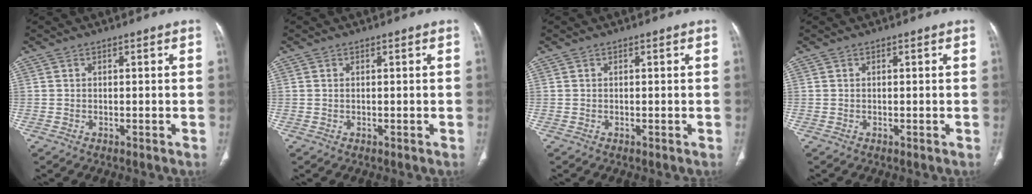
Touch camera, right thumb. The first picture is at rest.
{"total": 0.0}
{"total": 0.0}
{"total": 0.0}